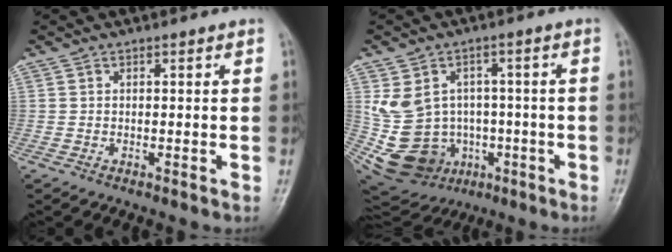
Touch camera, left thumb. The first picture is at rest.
{"total": 16.3, "force": [-1.8, 14.1, 8.1], "torque": [-0.153, 0.027, 0.002]}